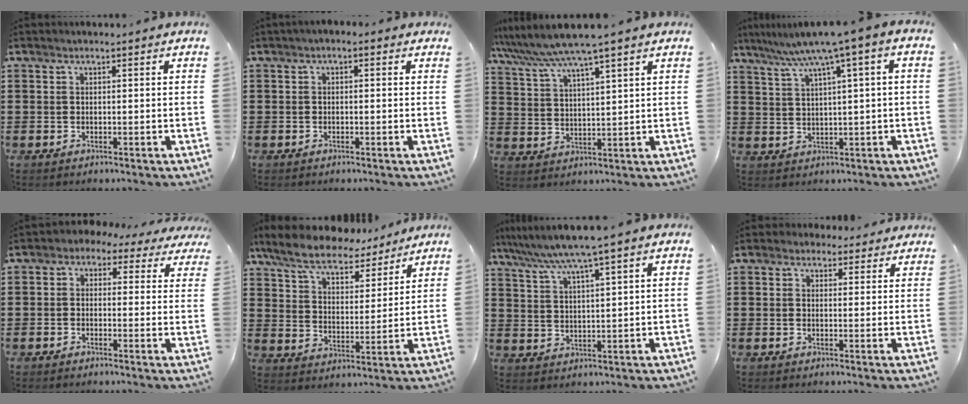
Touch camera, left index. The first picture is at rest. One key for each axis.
{"total": 0.9, "fx": -0.4, "fy": 0.6, "fz": 0.5, "tx": -0.010, "ty": 0.002, "tz": -0.010}
{"total": 5.8, "fx": 4.9, "fy": -0.4, "fz": 3.0, "tx": -0.075, "ty": -0.024, "tz": 0.083}
{"total": 5.3, "fx": 2.5, "fy": -0.1, "fz": 4.6, "tx": -0.098, "ty": -0.016, "tz": 0.035}
{"total": 1.9, "fx": 0.2, "fy": 1.7, "fz": 0.7, "tx": -0.023, "ty": -0.001, "tz": -0.003}
{"total": 8.5, "fx": 7.7, "fy": 1.9, "fz": 3.1, "tx": -0.095, "ty": -0.037, "tz": 0.141}
{"total": 5.8, "fx": 4.8, "fy": -0.8, "fz": 3.1, "tx": -0.076, "ty": -0.025, "tz": 0.079}
{"total": 2.8, "fx": 2.3, "fy": 1.5, "fz": 0.5, "tx": -0.010, "ty": 0.000, "tz": 0.041}